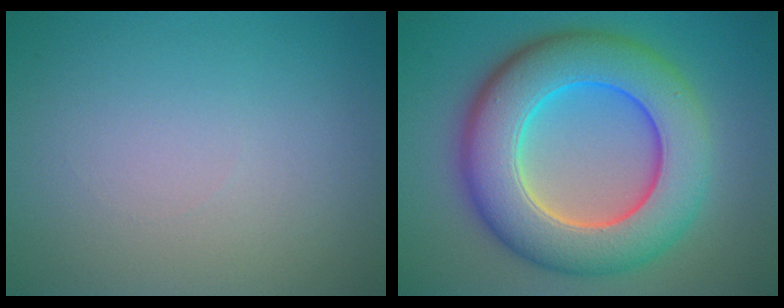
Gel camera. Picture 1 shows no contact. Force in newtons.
{"total": 11.5, "press": 11.5, "slide": 0.7}